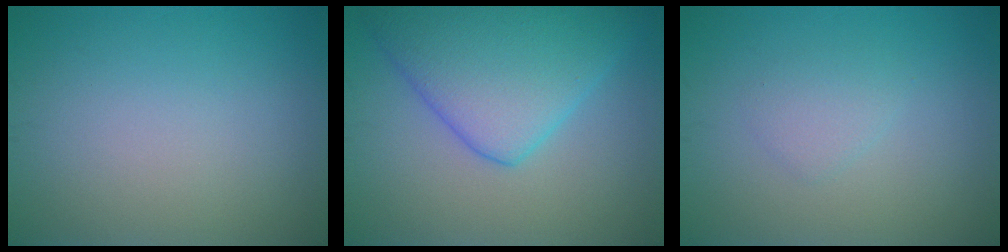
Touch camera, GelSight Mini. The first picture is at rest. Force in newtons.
{"total": 8.4, "press": 8.4, "slide": 0.4}
{"total": 1.4, "press": 1.4, "slide": 0.1}